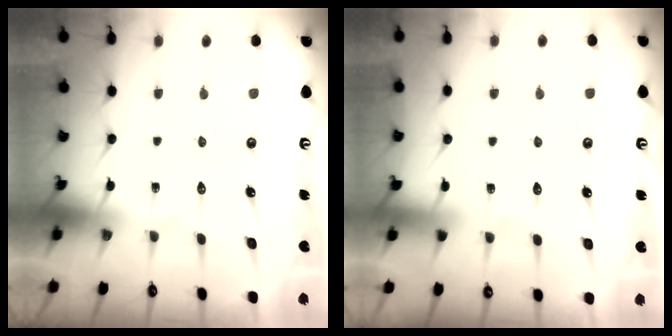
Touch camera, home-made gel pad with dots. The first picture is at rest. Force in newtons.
{"total": 4.6, "press": 4.5, "slide": 0.7}